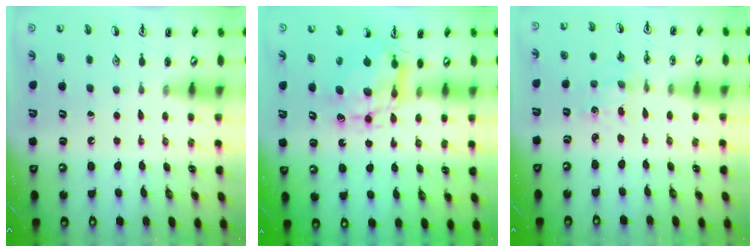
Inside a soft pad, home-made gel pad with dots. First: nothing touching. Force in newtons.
{"total": 7.7, "press": 7.7, "slide": 0.7}
{"total": 0.9, "press": 0.9, "slide": 0.2}